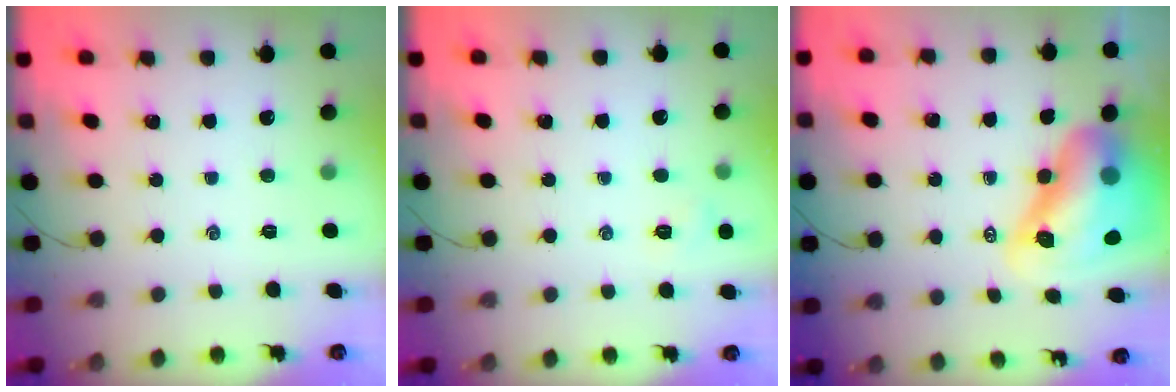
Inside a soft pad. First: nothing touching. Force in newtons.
{"total": 3.5, "press": 3.3, "slide": 1.0}
{"total": 15.3, "press": 14.6, "slide": 4.4}